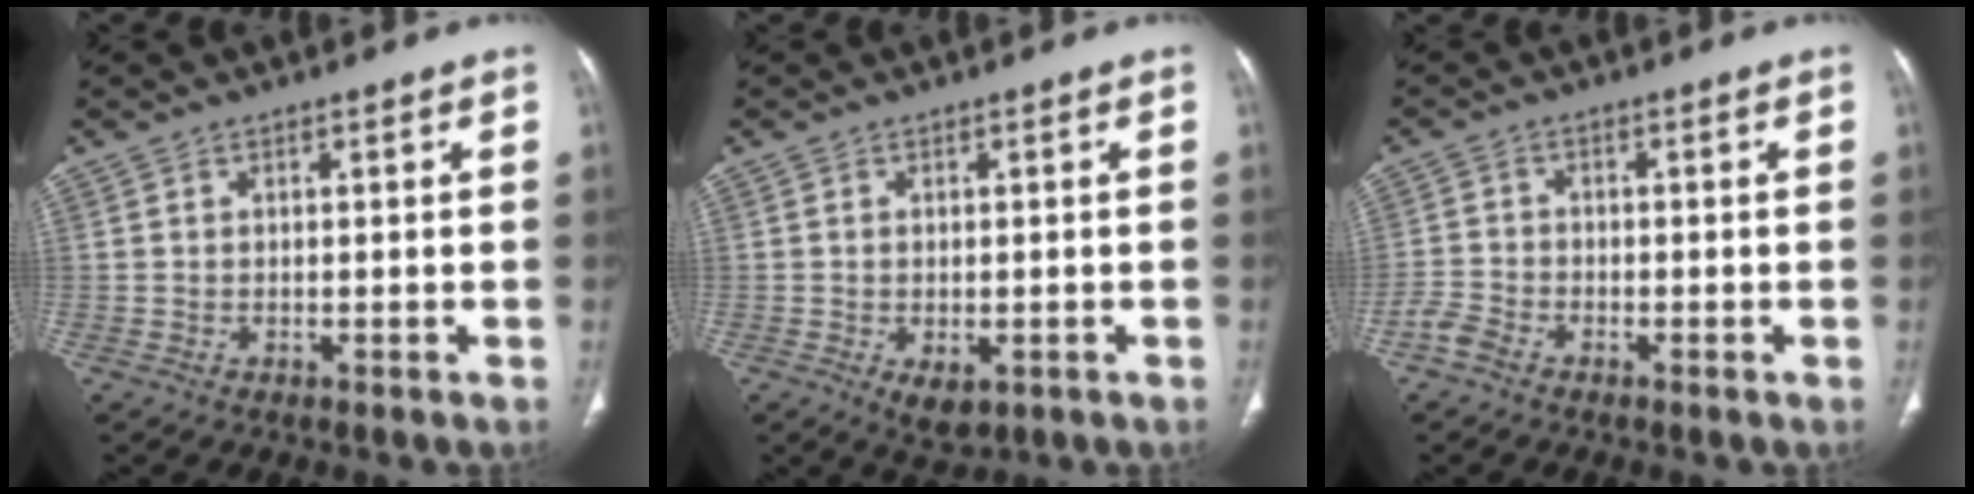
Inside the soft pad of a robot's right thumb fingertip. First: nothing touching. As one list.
[{"total": 4.2, "force": [-1.4, 2.4, 3.2], "torque": [-0.049, -0.004, -0.012]}, {"total": 3.1, "force": [-2.3, 1.7, 1.3], "torque": [-0.030, 0.009, -0.051]}]